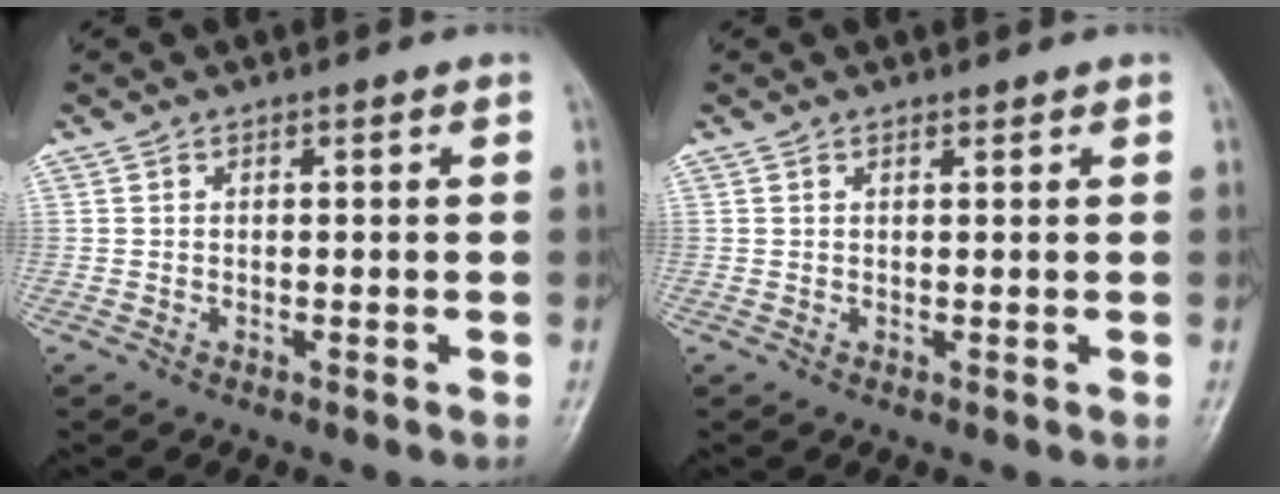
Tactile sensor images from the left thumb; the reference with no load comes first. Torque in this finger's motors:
{"motor_torque": [-0.01, 0.23, -0.15, -0.09, -0.02]}